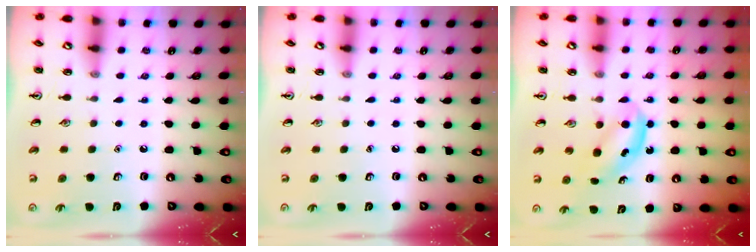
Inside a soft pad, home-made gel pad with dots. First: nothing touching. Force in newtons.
{"total": 0.0}
{"total": 5.2, "press": 5.2, "slide": 0.6}